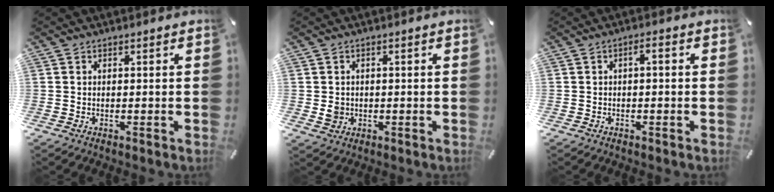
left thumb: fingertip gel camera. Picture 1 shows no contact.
{"total": 2.8, "force": [-0.2, 2.6, 1.0], "torque": [-0.003, -0.003, -0.007]}
{"total": 2.1, "force": [-0.7, 0.6, 1.8], "torque": [-0.033, 0.008, -0.014]}